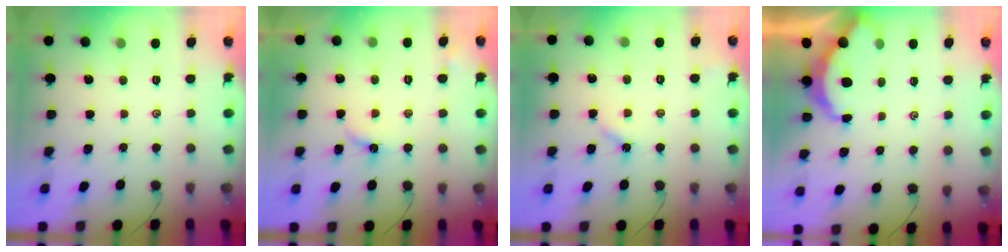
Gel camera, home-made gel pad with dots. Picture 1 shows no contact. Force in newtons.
{"total": 4.7, "press": 4.7, "slide": 0.6}
{"total": 2.3, "press": 2.3, "slide": 0.3}
{"total": 4.2, "press": 4.1, "slide": 0.4}